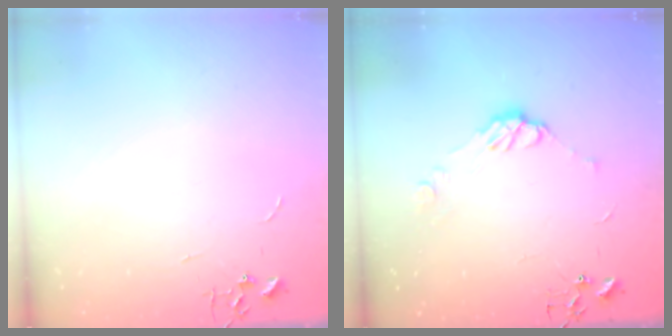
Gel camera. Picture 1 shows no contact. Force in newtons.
{"total": 7.4, "press": 7.4, "slide": 0.7}